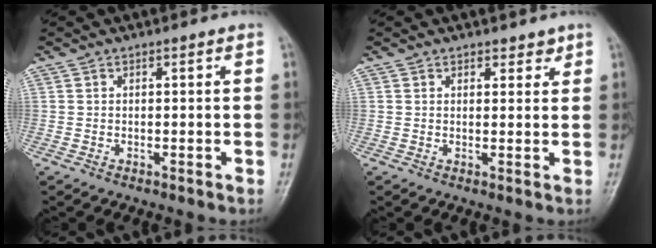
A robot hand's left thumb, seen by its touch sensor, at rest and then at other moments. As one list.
[{"total": 2.4, "force": [1.8, 1.4, 0.8], "torque": [0.011, -0.010, 0.020]}]